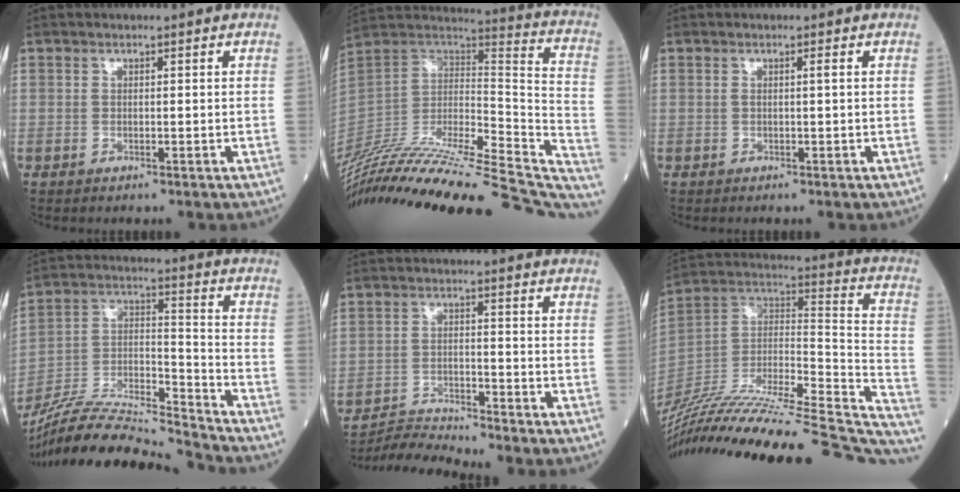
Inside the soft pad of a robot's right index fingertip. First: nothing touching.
{"total": 42.6, "force": [-36.6, 5.2, 21.2], "torque": [-0.313, -0.068, -0.531]}
{"total": 0.6, "force": [0.1, -0.2, 0.6], "torque": [-0.011, 0.000, 0.001]}
{"total": 18.7, "force": [-17.8, -0.4, 5.8], "torque": [-0.112, 0.012, -0.317]}
{"total": 5.4, "force": [-5.0, -1.8, -0.7], "torque": [0.000, -0.014, -0.095]}
{"total": 39.3, "force": [-32.8, 4.9, 21.1], "torque": [-0.304, -0.040, -0.488]}